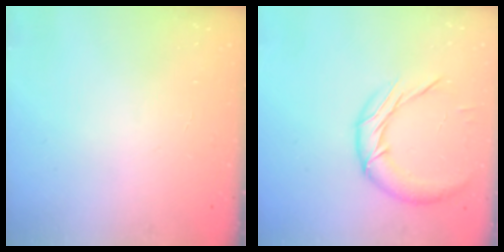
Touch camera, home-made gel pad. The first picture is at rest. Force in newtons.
{"total": 13.7, "press": 13.6, "slide": 1.4}